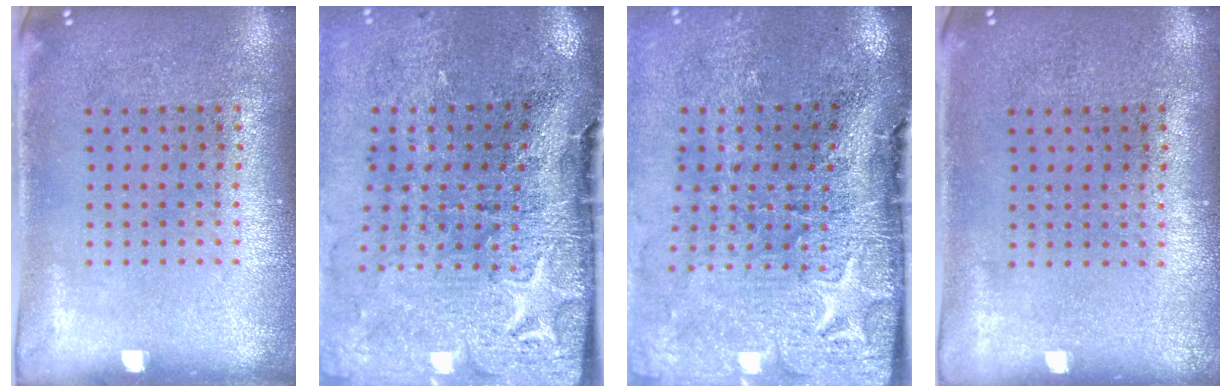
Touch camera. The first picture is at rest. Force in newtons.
{"total": 4.8, "press": 3.8, "slide": 2.9}
{"total": 5.0, "press": 4.0, "slide": 3.1}
{"total": 0.0}